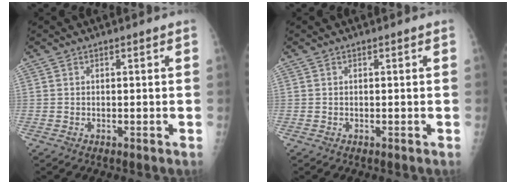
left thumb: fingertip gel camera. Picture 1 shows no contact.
{"total": 0.0}